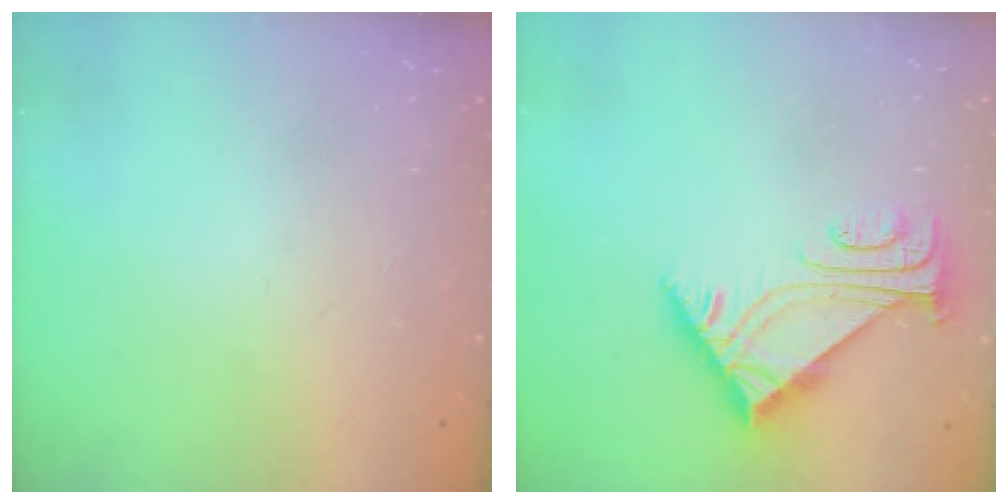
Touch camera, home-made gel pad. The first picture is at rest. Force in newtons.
{"total": 6.2, "press": 6.2, "slide": 0.7}